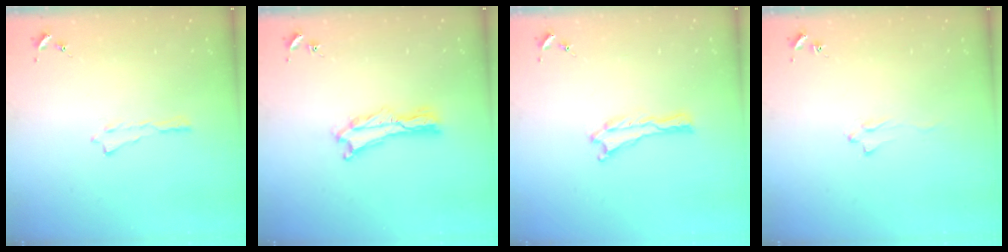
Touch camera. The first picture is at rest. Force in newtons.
{"total": 1.4, "press": 1.4, "slide": 0.3}
{"total": 0.0}
{"total": 1.6, "press": 1.5, "slide": 0.2}